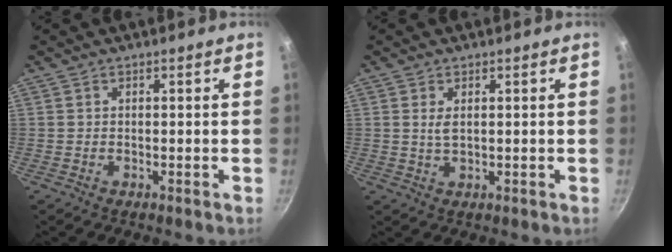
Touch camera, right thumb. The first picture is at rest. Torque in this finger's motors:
{"motor_torque": [-0.20, 0.29, -0.12, 0.20, -0.05]}